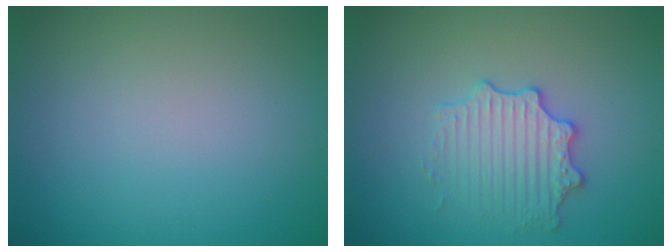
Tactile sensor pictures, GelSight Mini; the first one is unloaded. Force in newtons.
{"total": 2.9, "press": 2.8, "slide": 0.5}